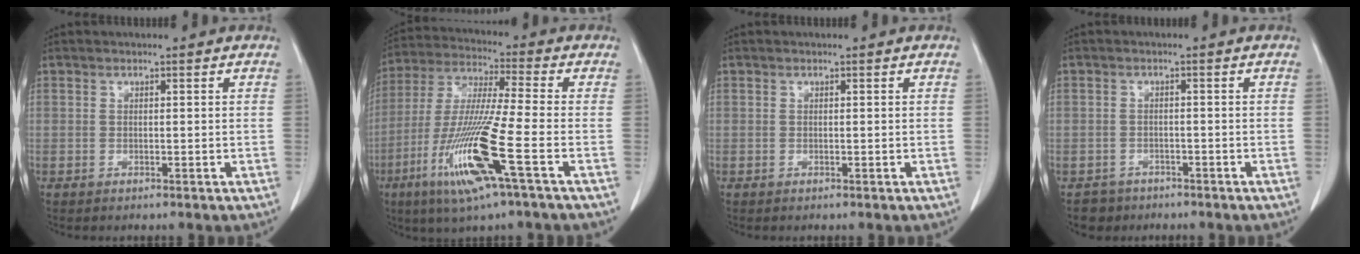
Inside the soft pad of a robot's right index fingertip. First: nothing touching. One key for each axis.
{"total": 15.6, "fx": -6.2, "fy": -0.3, "fz": 14.3, "tx": -0.300, "ty": -0.023, "tz": -0.122}
{"total": 0.0}
{"total": 2.9, "fx": -1.8, "fy": 2.2, "fz": -0.5, "tx": 0.007, "ty": 0.010, "tz": -0.029}